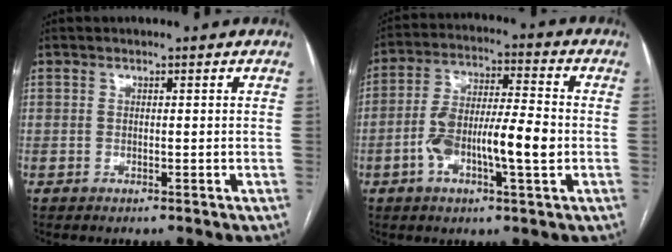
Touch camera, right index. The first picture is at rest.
{"total": 11.9, "force": [-2.6, 2.7, 11.3], "torque": [-0.211, 0.017, -0.045]}